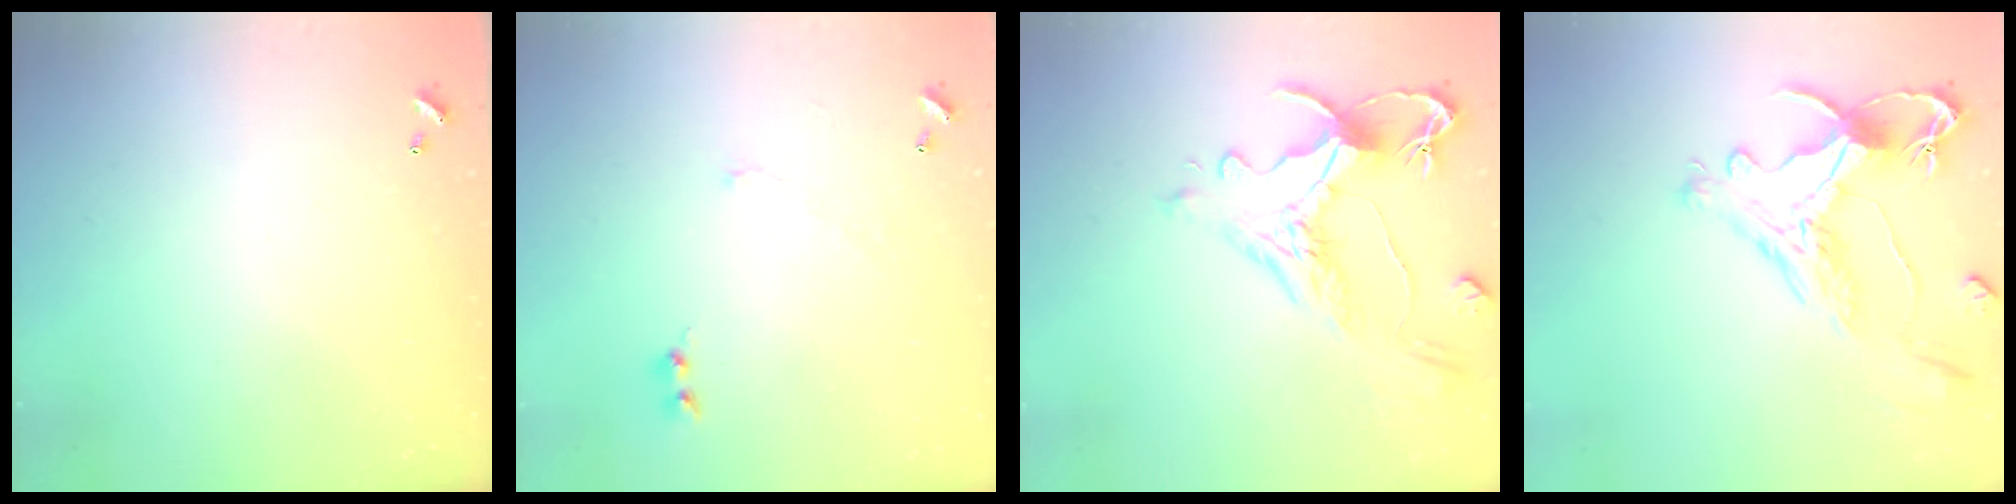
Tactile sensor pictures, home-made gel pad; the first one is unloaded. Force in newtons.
{"total": 2.1, "press": 2.0, "slide": 0.7}
{"total": 1.5, "press": 0.2, "slide": 1.5}
{"total": 1.5, "press": 0.7, "slide": 1.3}